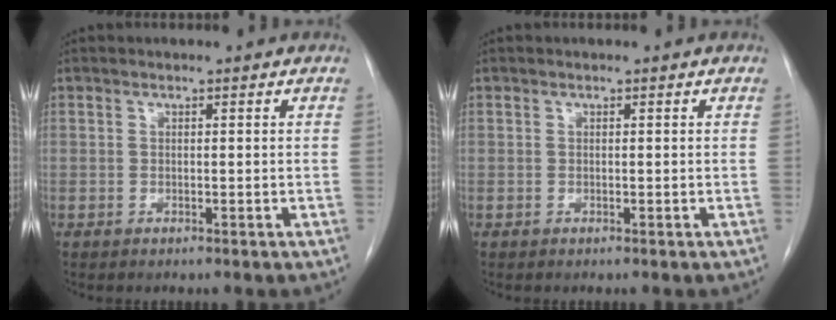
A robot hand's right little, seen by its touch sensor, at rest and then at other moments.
{"total": 0.0}